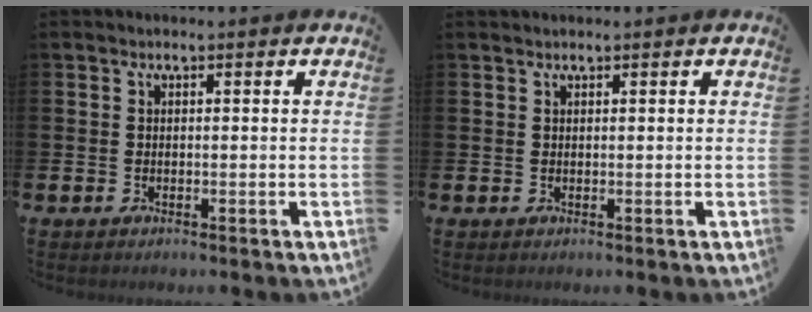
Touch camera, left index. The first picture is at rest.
{"total": 0.6, "force": [0.6, 0.1, 0.0], "torque": [-0.001, 0.000, 0.012]}